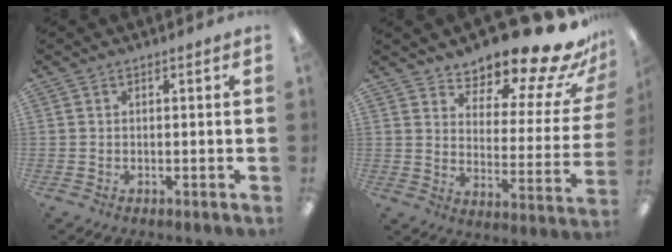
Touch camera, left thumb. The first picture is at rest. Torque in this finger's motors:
{"motor_torque": [0.24, 0.24, 1.42, -1.35, 0.15]}